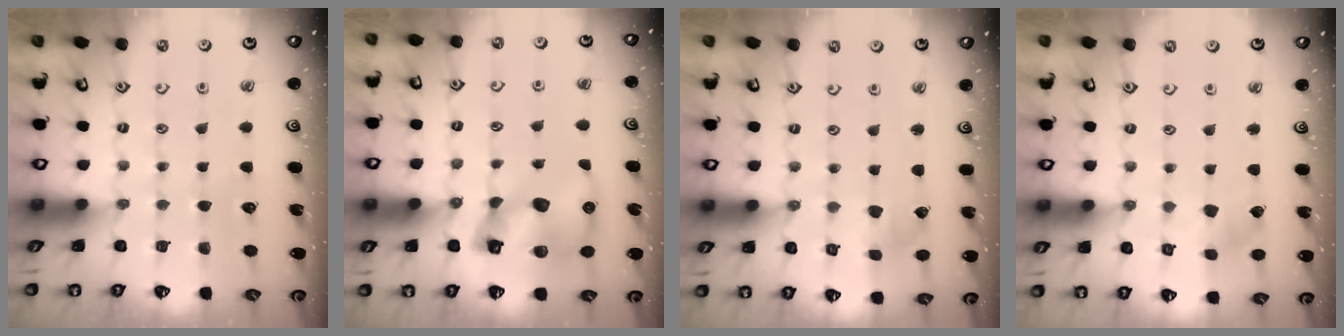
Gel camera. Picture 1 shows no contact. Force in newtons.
{"total": 12.5, "press": 12.4, "slide": 1.9}
{"total": 1.4, "press": 1.3, "slide": 0.3}
{"total": 4.5, "press": 4.5, "slide": 0.4}